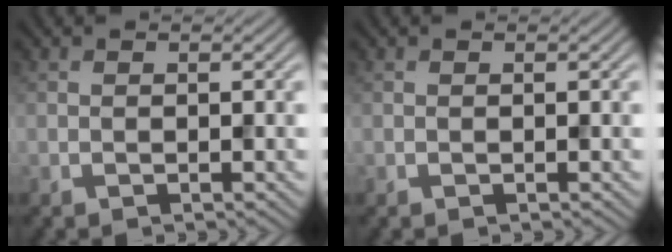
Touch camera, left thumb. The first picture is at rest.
{"total": 0.0}